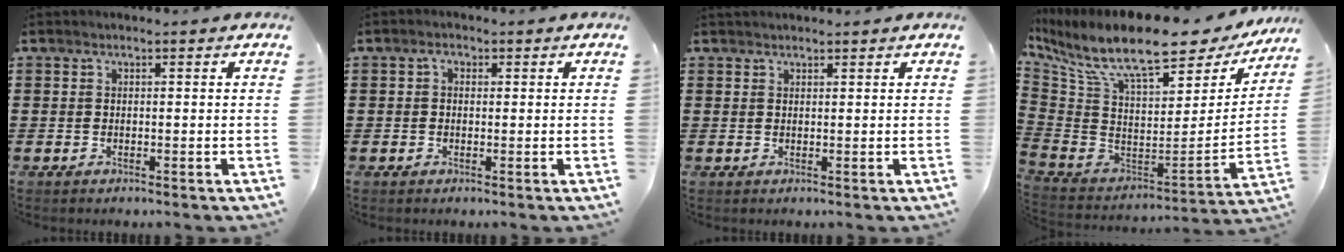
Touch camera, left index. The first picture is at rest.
{"total": 1.4, "force": [0.2, 1.0, 1.0], "torque": [-0.022, 0.008, 0.002]}
{"total": 1.0, "force": [1.0, 0.2, 0.1], "torque": [-0.004, 0.001, 0.019]}
{"total": 13.7, "force": [9.0, 3.7, 9.7], "torque": [-0.204, -0.059, 0.151]}